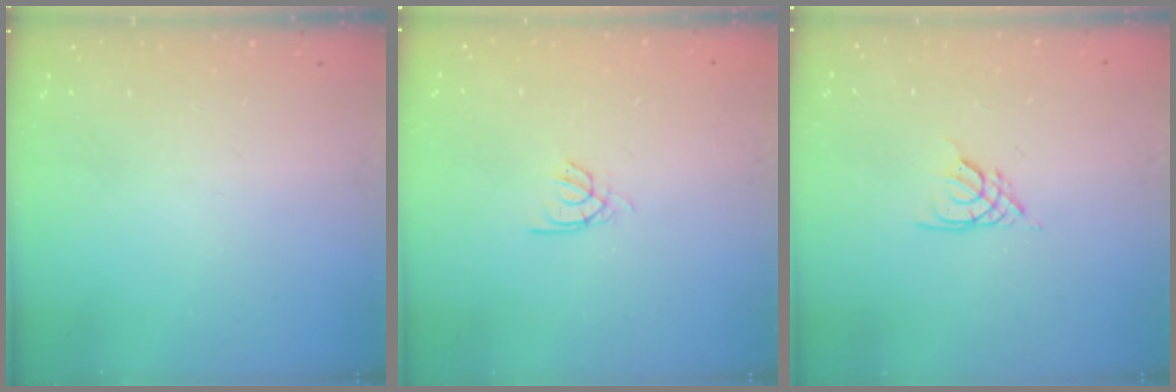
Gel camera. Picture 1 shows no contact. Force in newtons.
{"total": 2.2, "press": 2.1, "slide": 0.4}
{"total": 2.7, "press": 2.7, "slide": 0.4}